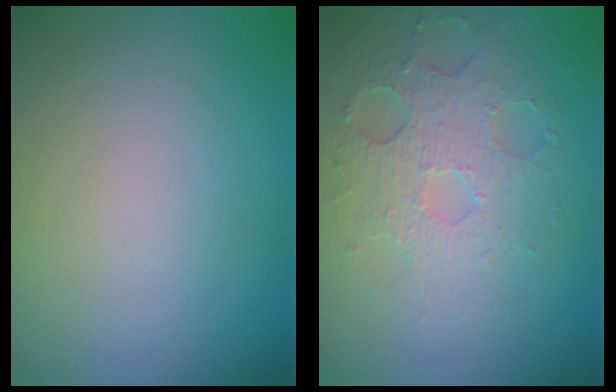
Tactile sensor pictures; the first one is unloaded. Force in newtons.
{"total": 3.6, "press": 3.2, "slide": 1.6}